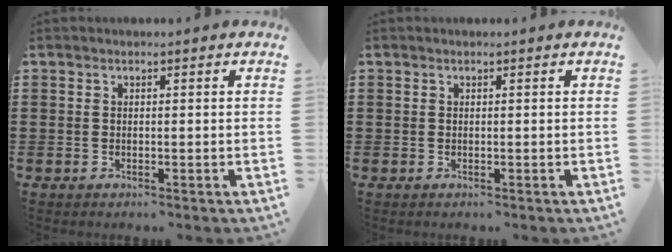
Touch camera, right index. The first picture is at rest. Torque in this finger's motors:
{"motor_torque": [0.17, 0.17, 0.00, 0.00]}